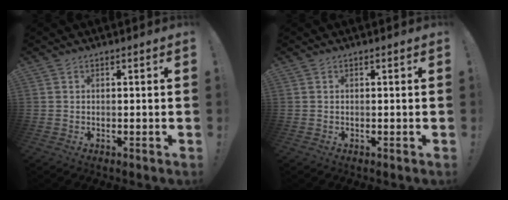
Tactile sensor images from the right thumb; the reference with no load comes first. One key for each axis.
{"total": 0.0}